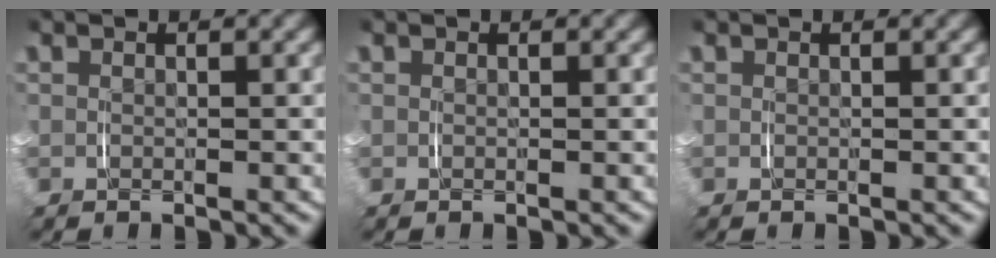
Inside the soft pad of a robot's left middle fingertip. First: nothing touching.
{"total": 0.0}
{"total": 0.0}